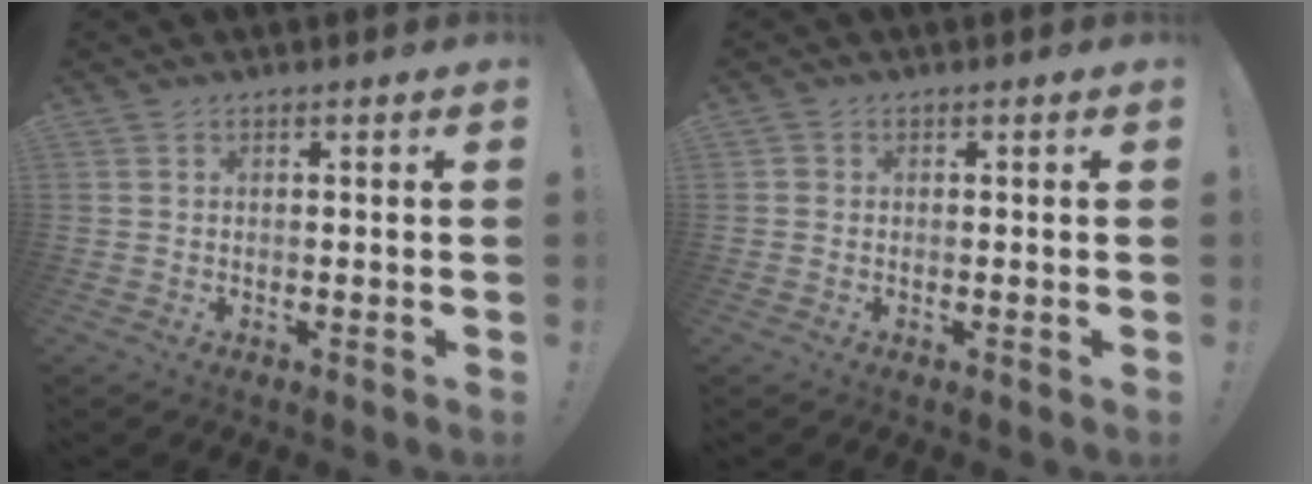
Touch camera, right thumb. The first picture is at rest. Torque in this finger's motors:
{"motor_torque": [0.02, 0.19, -0.27, -0.07, -0.02]}